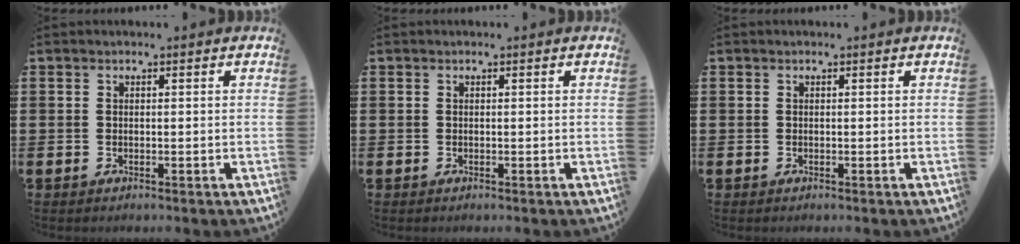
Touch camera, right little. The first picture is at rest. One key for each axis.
{"total": 0.0}
{"total": 0.0}